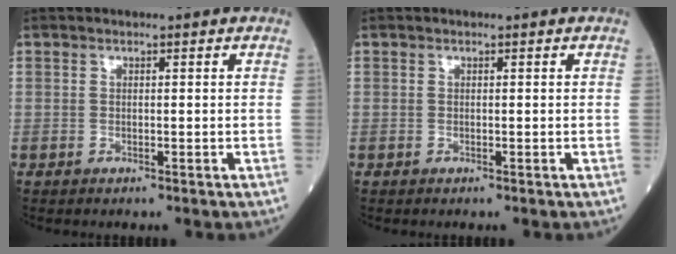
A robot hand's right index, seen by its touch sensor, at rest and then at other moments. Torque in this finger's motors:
{"motor_torque": [0.03, 0.03, 0.00, -0.01]}